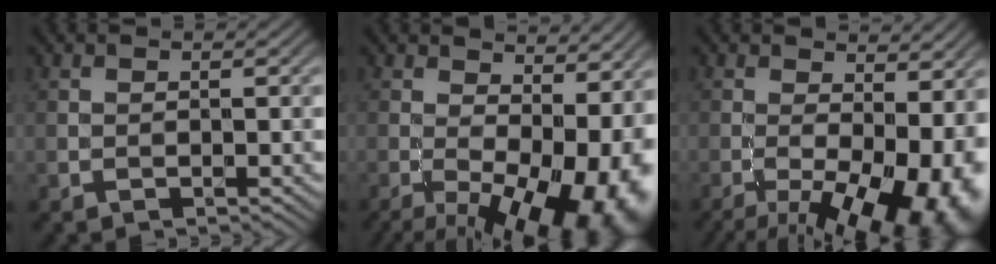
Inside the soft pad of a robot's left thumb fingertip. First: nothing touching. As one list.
[{"total": 18.0, "force": [-2.8, 8.8, 15.5], "torque": [-0.187, -0.015, -0.006]}, {"total": 17.1, "force": [-5.3, 7.6, 14.4], "torque": [-0.198, -0.018, -0.050]}]